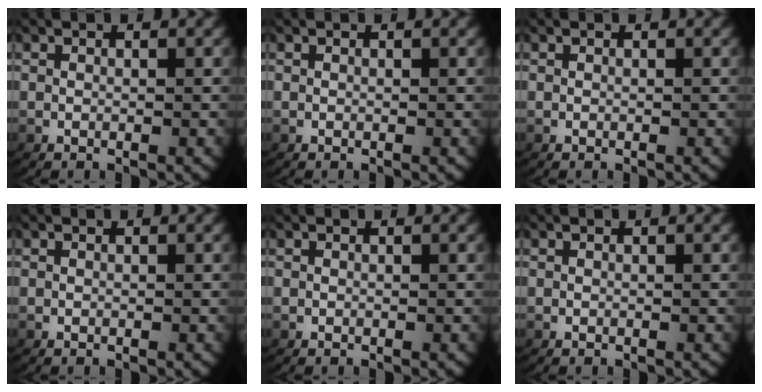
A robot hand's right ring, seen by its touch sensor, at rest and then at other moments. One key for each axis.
{"total": 0.0}
{"total": 0.0}
{"total": 0.0}
{"total": 0.0}
{"total": 0.0}